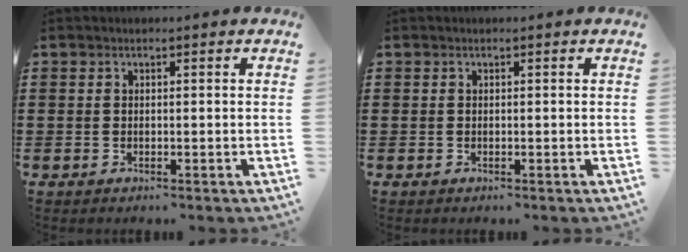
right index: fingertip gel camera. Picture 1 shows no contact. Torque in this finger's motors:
{"motor_torque": [0.00, 0.00, 0.00, 0.00]}